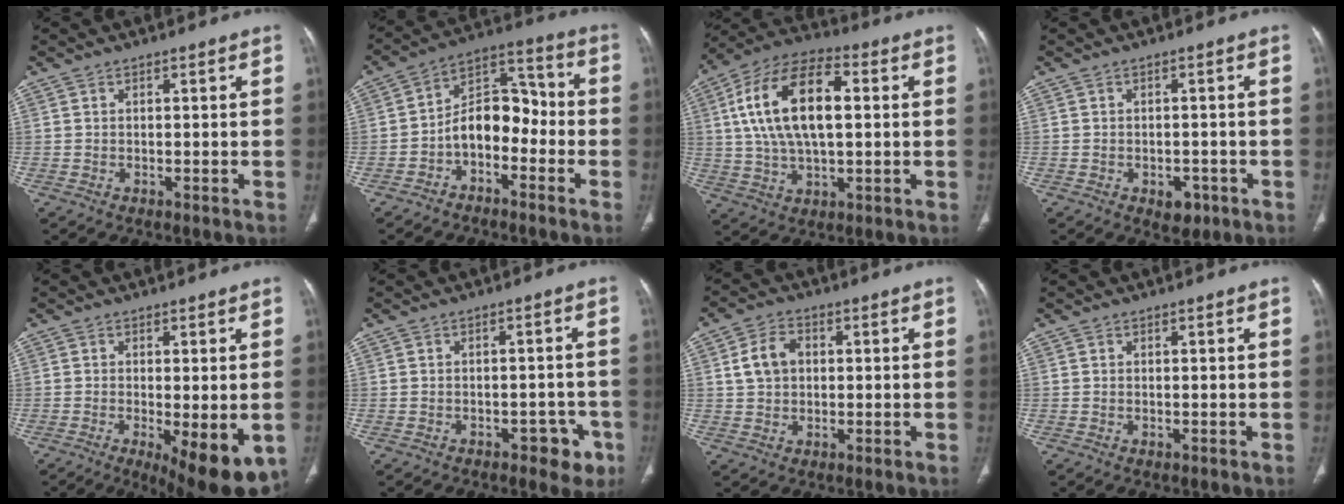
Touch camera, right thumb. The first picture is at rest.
{"total": 10.4, "force": [-3.4, 6.9, 7.0], "torque": [-0.085, 0.060, -0.070]}
{"total": 18.7, "force": [3.2, 9.6, 15.8], "torque": [-0.288, 0.022, 0.053]}
{"total": 3.7, "force": [-1.7, 2.4, 2.1], "torque": [-0.013, 0.005, -0.016]}
{"total": 12.2, "force": [-4.3, 4.1, 10.6], "torque": [-0.135, -0.021, -0.054]}
{"total": 5.4, "force": [-2.9, 3.1, 3.3], "torque": [-0.015, 0.019, -0.034]}
{"total": 6.2, "force": [1.0, 4.7, 3.9], "torque": [-0.064, 0.009, 0.017]}
{"total": 0.0}